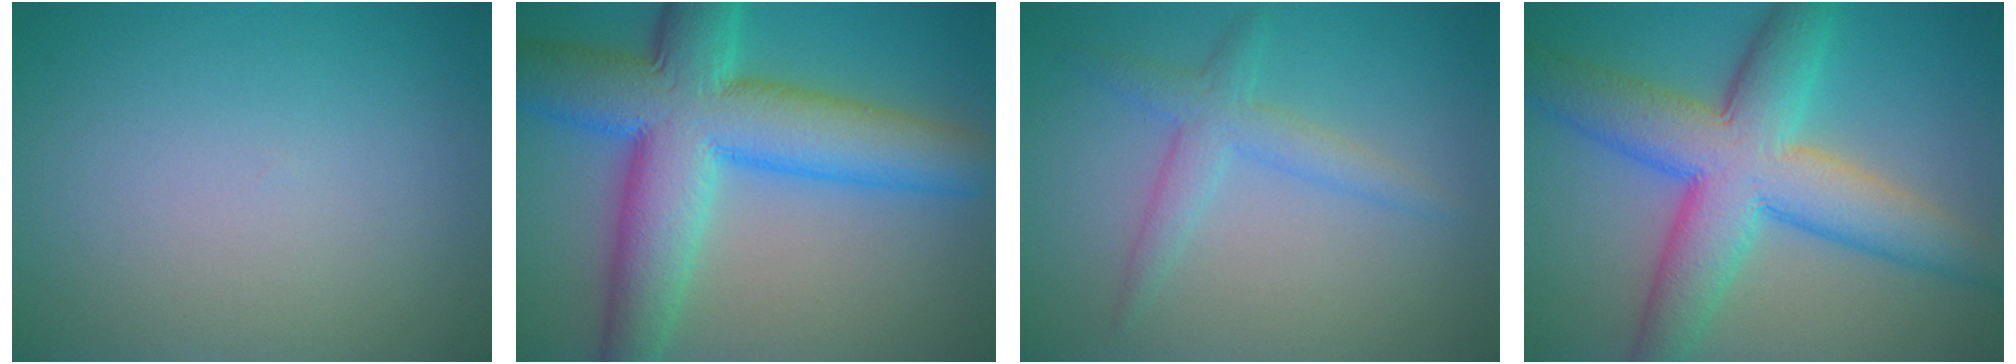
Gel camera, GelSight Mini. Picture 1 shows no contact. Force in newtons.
{"total": 12.2, "press": 12.2, "slide": 0.2}
{"total": 2.8, "press": 2.8, "slide": 0.1}
{"total": 9.9, "press": 9.9, "slide": 0.4}